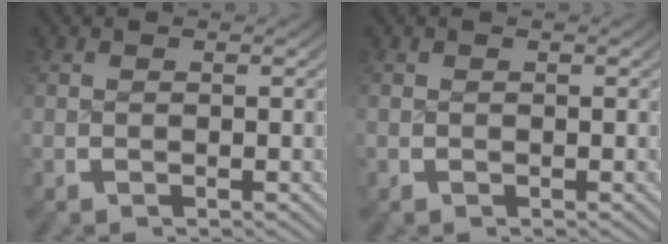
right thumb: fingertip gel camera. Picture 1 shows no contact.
{"total": 0.0}